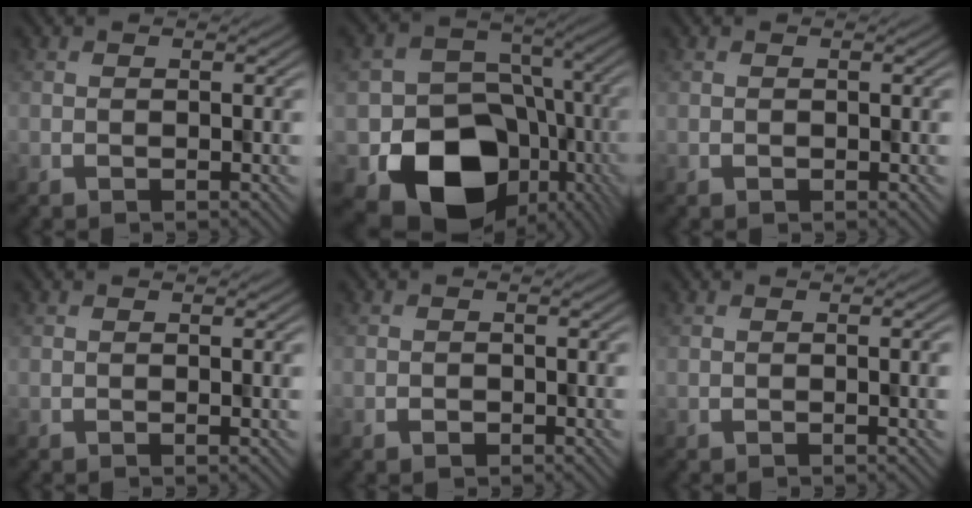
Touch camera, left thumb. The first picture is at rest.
{"total": 15.8, "force": [-5.3, 12.8, 7.7], "torque": [-0.127, -0.057, -0.069]}
{"total": 0.0}
{"total": 0.8, "force": [0.3, 0.0, 0.7], "torque": [-0.012, 0.003, 0.005]}
{"total": 0.8, "force": [-0.2, 0.8, 0.3], "torque": [-0.003, -0.001, -0.003]}
{"total": 1.5, "force": [0.1, 0.3, 1.5], "torque": [-0.023, 0.004, -0.001]}